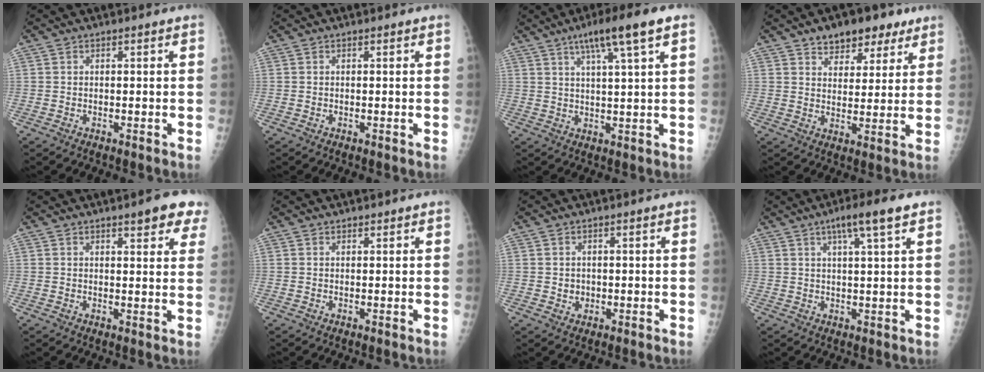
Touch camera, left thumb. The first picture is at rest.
{"total": 0.0}
{"total": 9.5, "force": [5.0, 0.3, 8.0], "torque": [-0.134, -0.005, 0.082]}
{"total": 10.1, "force": [6.7, 5.9, 4.7], "torque": [-0.021, -0.027, 0.099]}
{"total": 7.1, "force": [4.6, 1.9, 5.0], "torque": [-0.039, -0.015, 0.052]}
{"total": 0.6, "force": [0.5, 0.3, -0.1], "torque": [0.008, -0.005, 0.008]}
{"total": 1.5, "force": [0.1, 1.5, 0.5], "torque": [0.002, 0.001, 0.007]}
{"total": 6.6, "force": [3.7, 0.2, 5.5], "torque": [-0.093, -0.005, 0.063]}